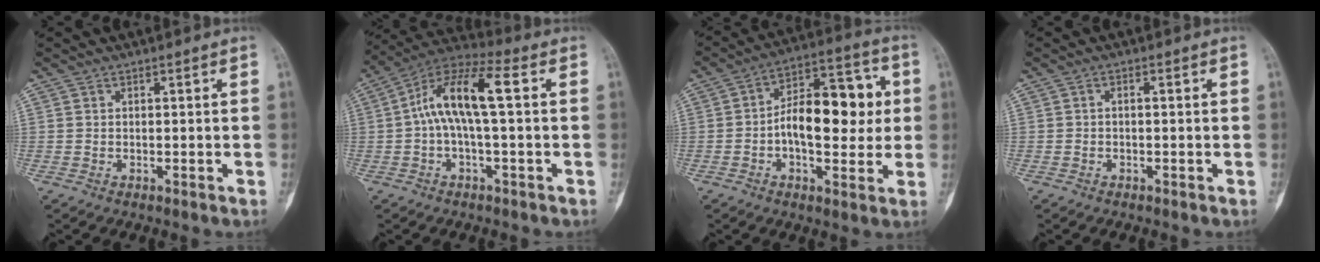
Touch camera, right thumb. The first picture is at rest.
{"total": 12.3, "force": [1.0, 3.8, 11.6], "torque": [-0.233, 0.045, 0.012]}
{"total": 16.3, "force": [0.3, 8.6, 13.9], "torque": [-0.183, 0.030, -0.002]}
{"total": 0.7, "force": [-0.1, 0.3, 0.7], "torque": [-0.015, 0.005, -0.004]}